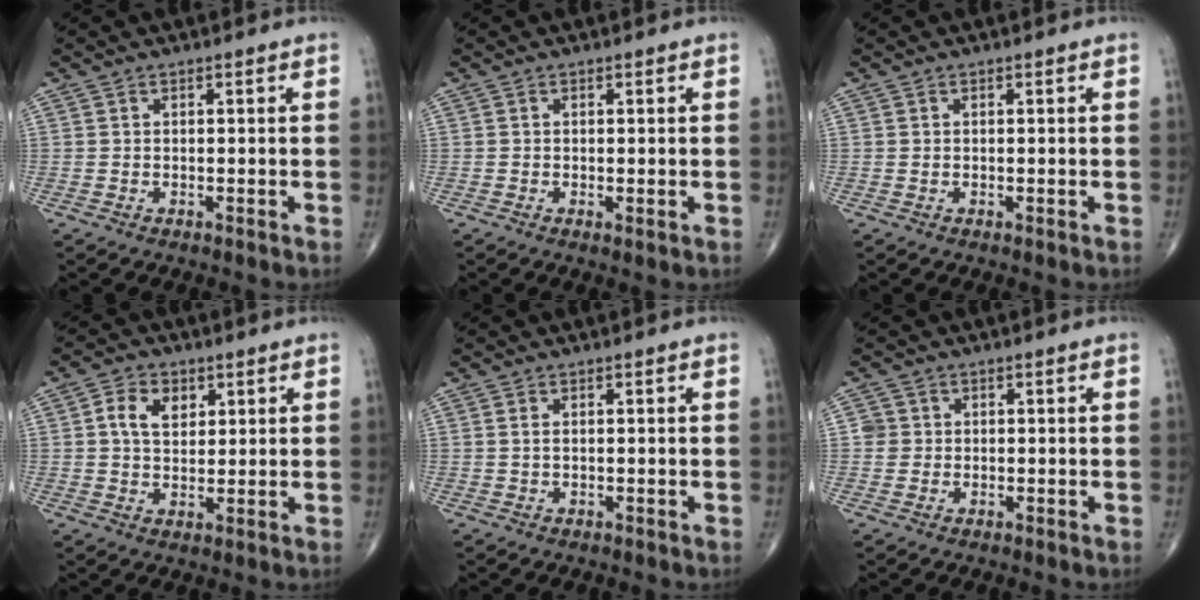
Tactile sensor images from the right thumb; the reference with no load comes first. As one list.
[{"total": 0.8, "force": [-0.2, 0.1, 0.8], "torque": [-0.017, -0.006, -0.004]}, {"total": 0.0}, {"total": 6.0, "force": [2.0, 4.2, 3.8], "torque": [-0.053, -0.004, 0.031]}, {"total": 1.0, "force": [0.2, 0.4, 0.9], "torque": [-0.023, 0.003, 0.007]}, {"total": 2.1, "force": [0.1, 2.1, 0.2], "torque": [0.010, 0.005, 0.001]}]